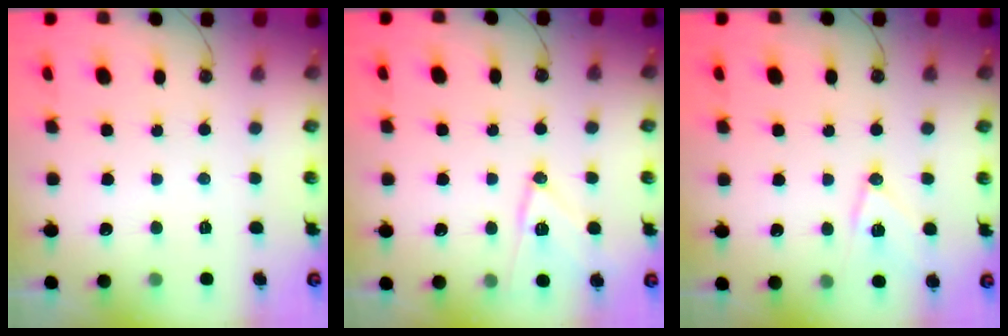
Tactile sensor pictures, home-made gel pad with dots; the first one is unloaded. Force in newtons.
{"total": 12.1, "press": 12.1, "slide": 0.3}
{"total": 12.0, "press": 12.0, "slide": 0.5}